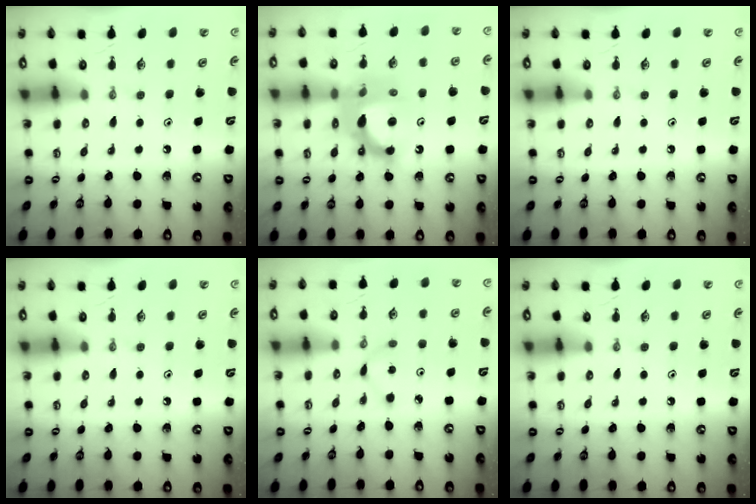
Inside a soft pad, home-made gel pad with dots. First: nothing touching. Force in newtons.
{"total": 13.3, "press": 13.2, "slide": 1.3}
{"total": 0.0}
{"total": 0.0}
{"total": 2.8, "press": 2.8, "slide": 0.1}
{"total": 0.0}